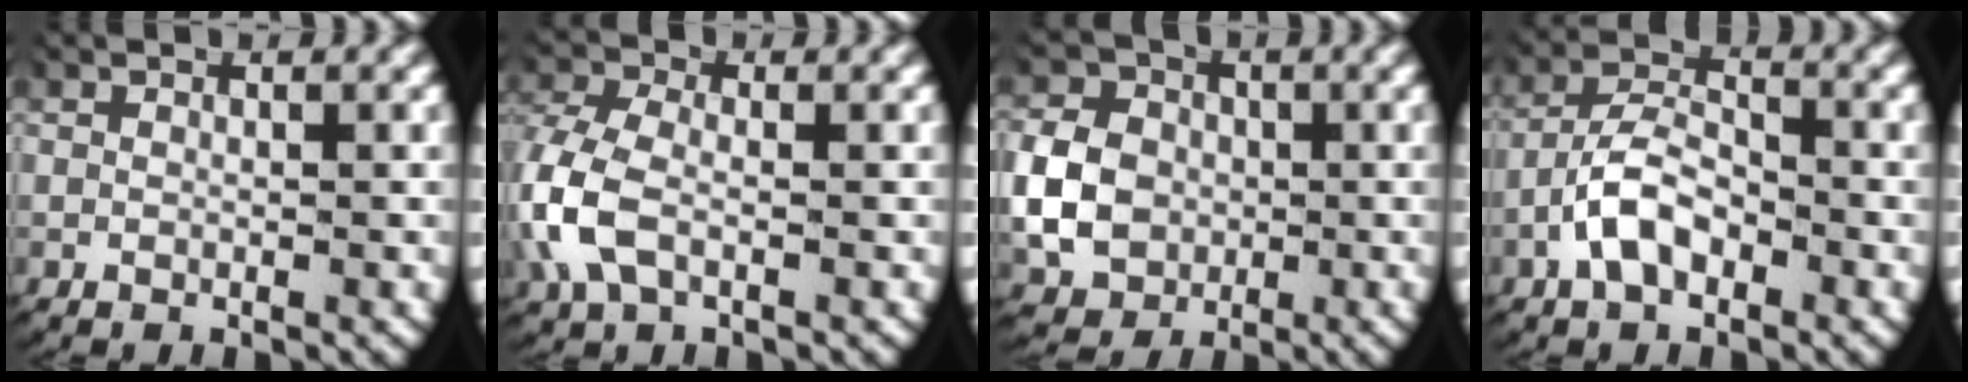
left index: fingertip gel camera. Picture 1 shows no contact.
{"total": 5.4, "force": [-0.7, 4.1, 3.5], "torque": [-0.110, -0.020, -0.007]}
{"total": 6.6, "force": [-0.5, 5.8, 3.2], "torque": [-0.066, -0.016, -0.002]}
{"total": 4.7, "force": [-2.2, 2.9, 2.9], "torque": [-0.057, -0.007, -0.039]}